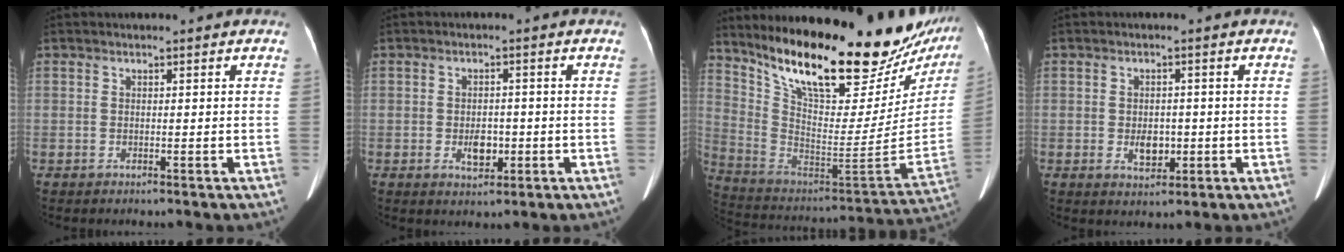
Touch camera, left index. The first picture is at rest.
{"total": 3.4, "force": [-0.9, 2.0, 2.5], "torque": [-0.042, 0.002, -0.007]}
{"total": 31.5, "force": [25.6, 8.1, 16.5], "torque": [-0.276, -0.066, 0.368]}
{"total": 3.4, "force": [-0.7, 2.2, 2.5], "torque": [-0.043, 0.002, -0.002]}